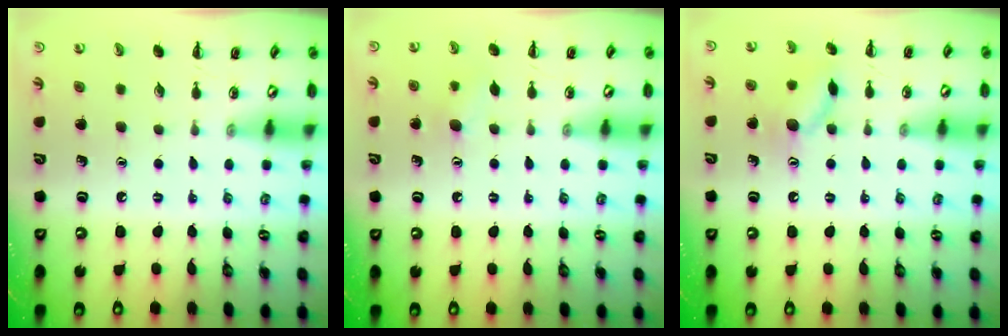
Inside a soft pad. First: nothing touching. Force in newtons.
{"total": 6.8, "press": 6.6, "slide": 1.7}
{"total": 10.5, "press": 10.5, "slide": 0.6}